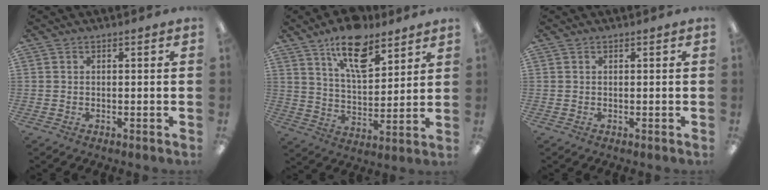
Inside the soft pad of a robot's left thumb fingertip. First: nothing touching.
{"total": 14.3, "force": [9.7, 6.3, 8.3], "torque": [-0.129, -0.046, 0.168]}
{"total": 0.0}